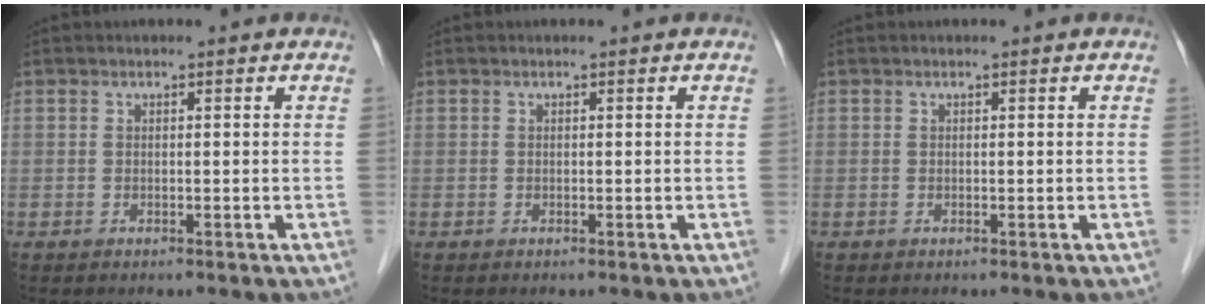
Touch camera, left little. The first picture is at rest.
{"total": 0.0}
{"total": 0.0}